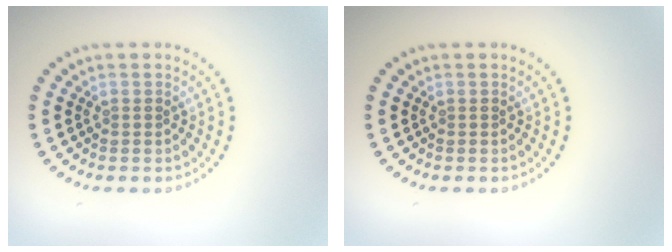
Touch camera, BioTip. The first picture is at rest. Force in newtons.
{"total": 0.0}